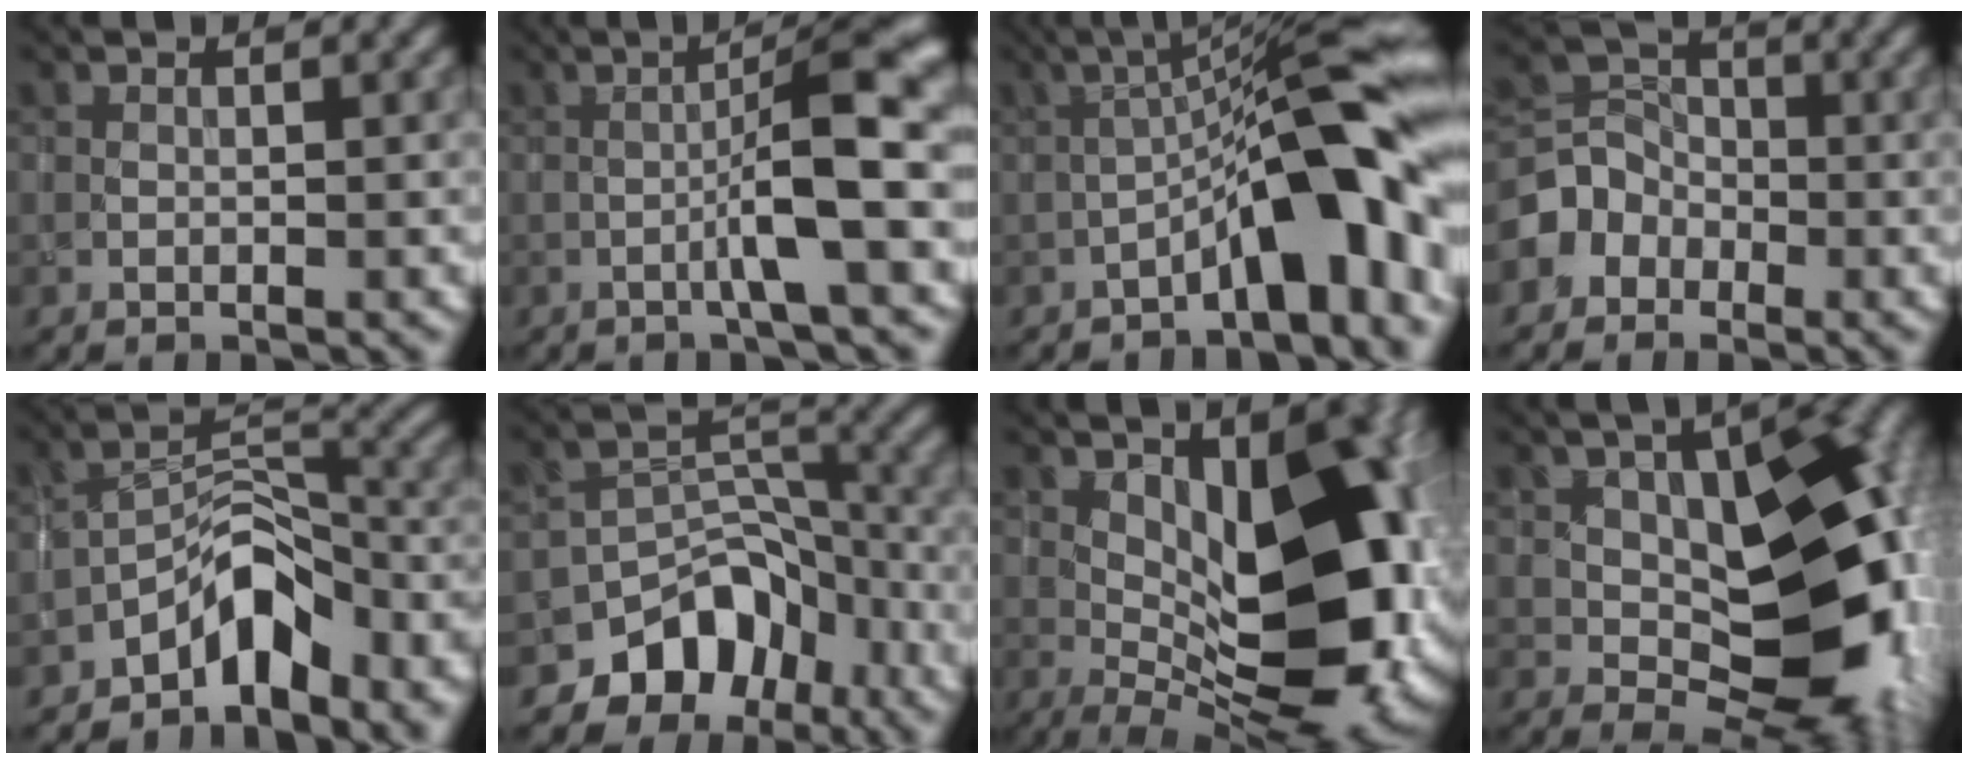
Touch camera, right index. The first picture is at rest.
{"total": 6.6, "force": [-1.2, 0.6, 6.5], "torque": [-0.107, 0.022, -0.025]}
{"total": 9.7, "force": [-3.7, 2.1, 8.7], "torque": [-0.117, 0.033, -0.064]}
{"total": 3.5, "force": [-1.8, 2.9, 0.8], "torque": [-0.011, 0.011, -0.045]}
{"total": 8.4, "force": [-5.8, 3.8, 4.8], "torque": [-0.042, 0.004, -0.103]}
{"total": 7.5, "force": [-5.0, 5.0, 2.7], "torque": [-0.015, -0.003, -0.082]}
{"total": 15.1, "force": [1.3, 7.5, 13.0], "torque": [-0.155, 0.004, 0.019]}
{"total": 15.4, "force": [0.6, 9.1, 12.4], "torque": [-0.154, 0.008, 0.009]}